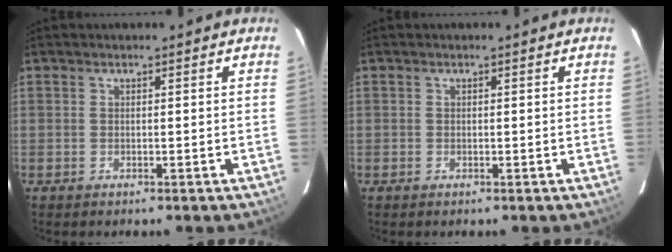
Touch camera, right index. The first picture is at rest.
{"total": 0.0}